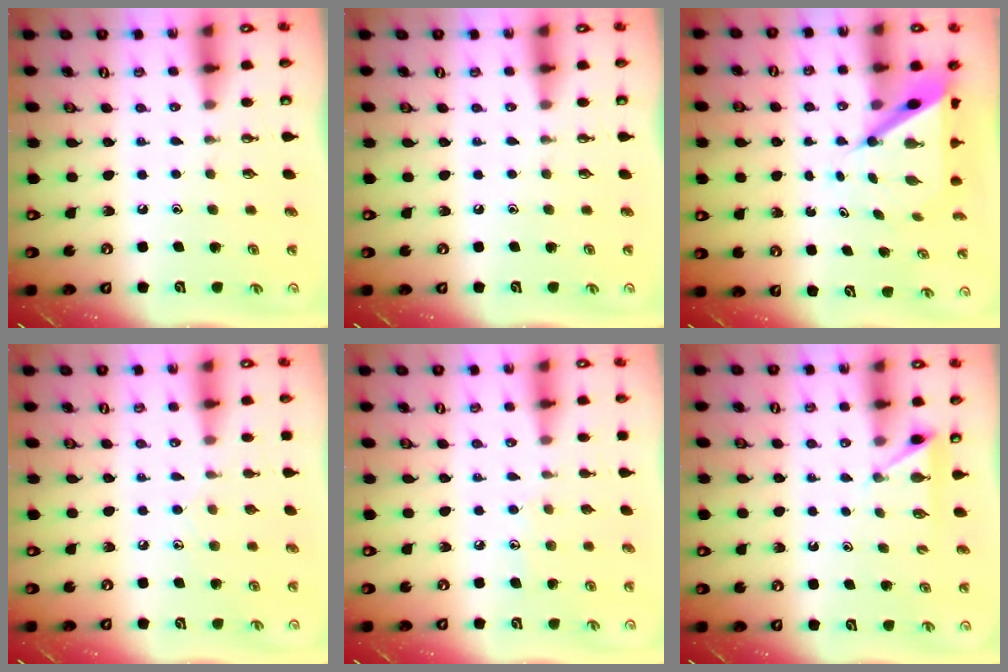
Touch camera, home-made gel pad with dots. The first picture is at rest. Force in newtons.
{"total": 0.0}
{"total": 6.7, "press": 6.7, "slide": 0.7}
{"total": 6.2, "press": 6.2, "slide": 0.7}
{"total": 6.5, "press": 6.5, "slide": 0.6}
{"total": 3.0, "press": 2.9, "slide": 0.4}